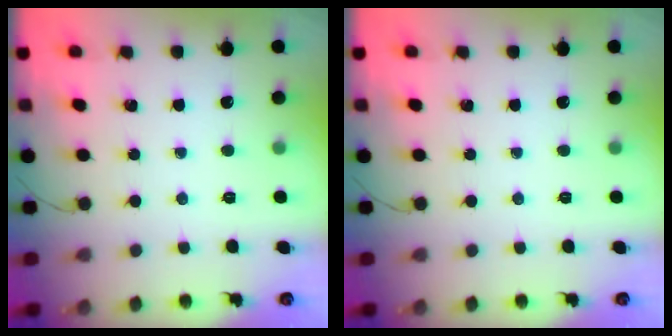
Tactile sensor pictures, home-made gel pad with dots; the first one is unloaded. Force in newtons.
{"total": 0.0}